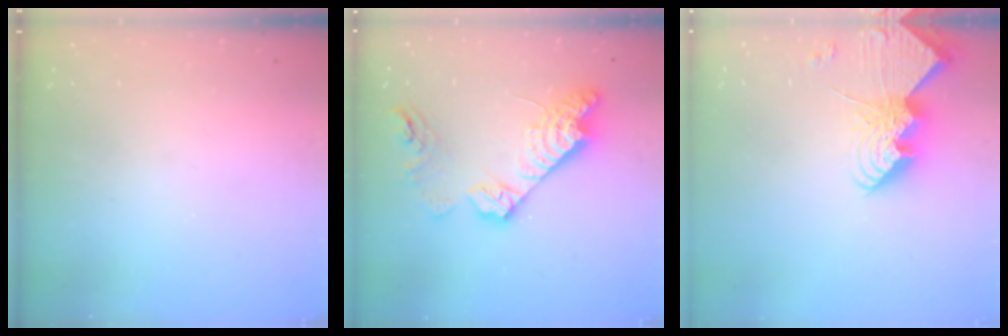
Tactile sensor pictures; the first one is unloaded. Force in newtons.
{"total": 17.1, "press": 17.0, "slide": 1.4}
{"total": 13.7, "press": 13.7, "slide": 1.2}